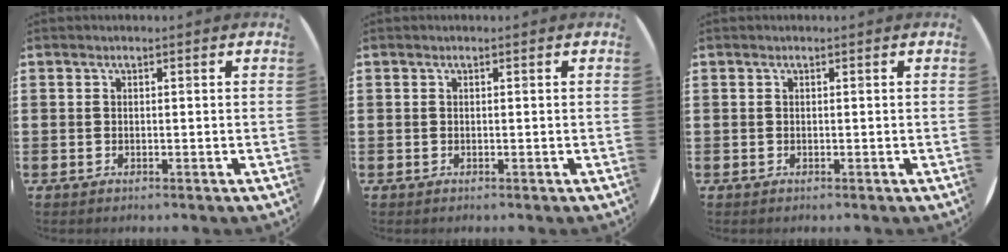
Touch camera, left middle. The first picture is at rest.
{"total": 0.0}
{"total": 0.0}